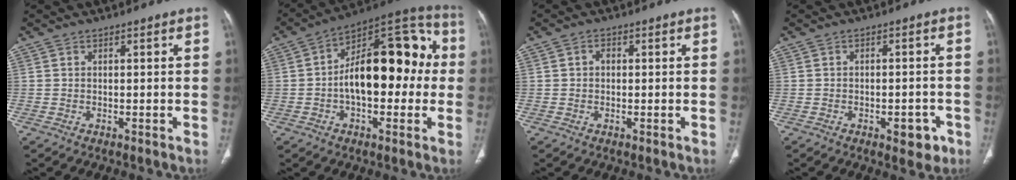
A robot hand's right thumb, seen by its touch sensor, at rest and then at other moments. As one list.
[{"total": 21.1, "force": [0.2, 11.2, 17.8], "torque": [-0.237, 0.052, -0.006]}, {"total": 1.5, "force": [0.1, 1.2, 0.9], "torque": [-0.010, 0.006, 0.000]}, {"total": 4.8, "force": [-2.3, 2.5, 3.3], "torque": [-0.022, 0.011, -0.026]}]